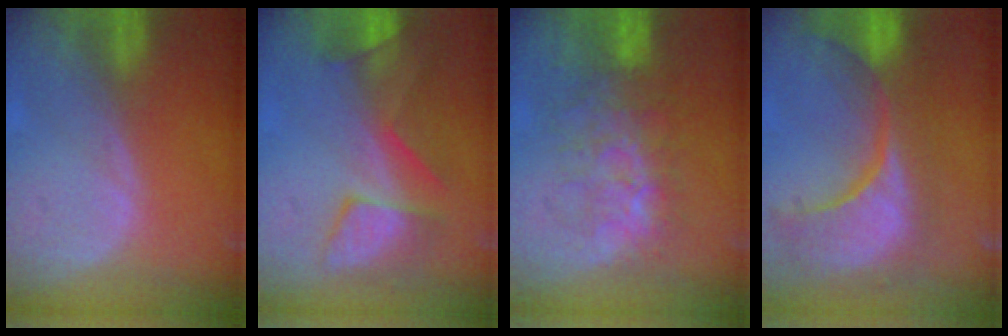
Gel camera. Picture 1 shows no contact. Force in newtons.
{"total": 7.5, "press": 7.4, "slide": 1.3}
{"total": 7.8, "press": 7.7, "slide": 1.4}
{"total": 13.6, "press": 11.8, "slide": 6.8}